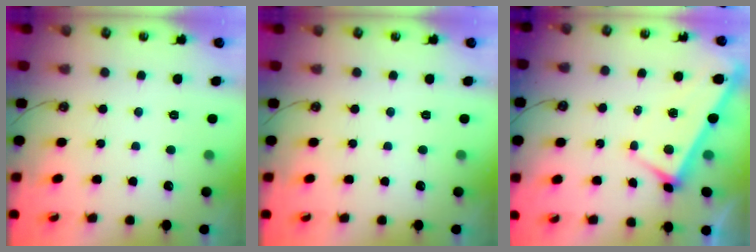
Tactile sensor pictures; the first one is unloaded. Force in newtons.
{"total": 0.0}
{"total": 3.8, "press": 3.8, "slide": 0.2}